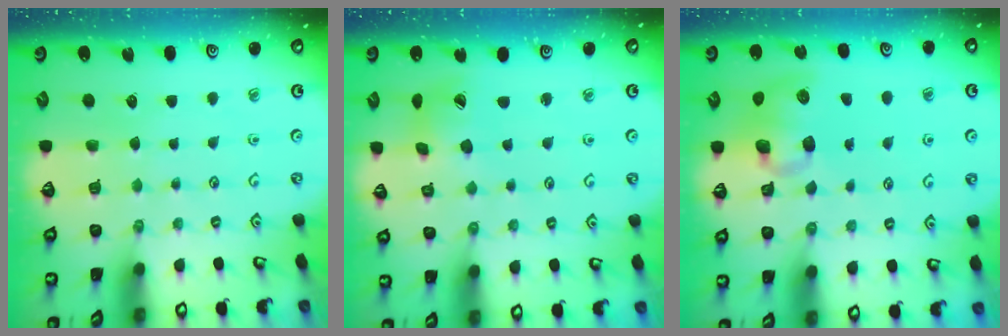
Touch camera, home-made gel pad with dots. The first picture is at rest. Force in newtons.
{"total": 7.7, "press": 7.6, "slide": 1.0}
{"total": 11.3, "press": 11.2, "slide": 1.2}